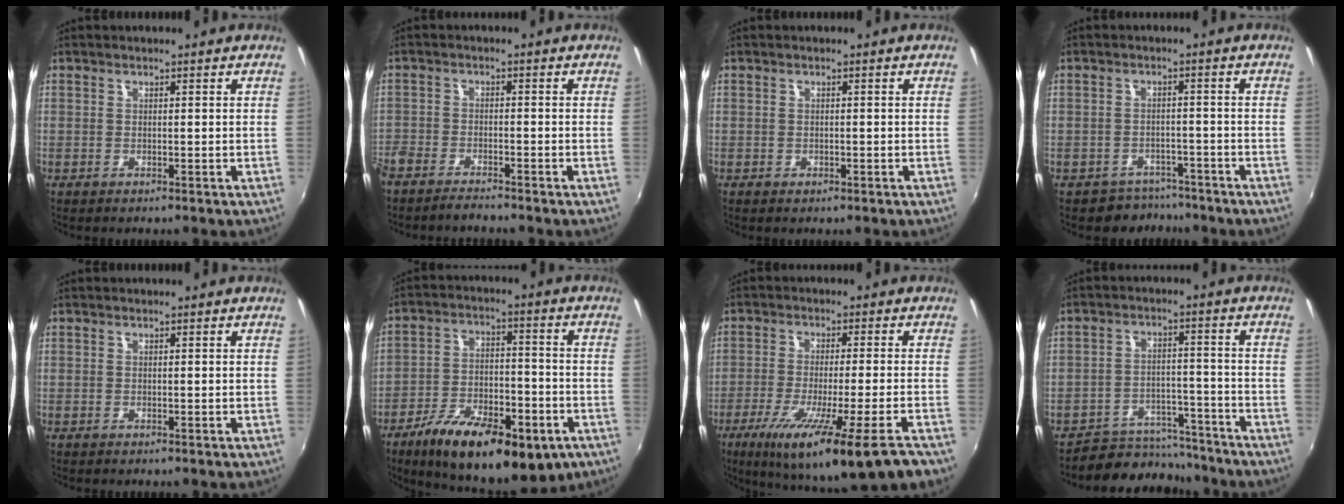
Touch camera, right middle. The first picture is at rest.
{"total": 5.2, "force": [-4.8, 1.2, 1.8], "torque": [-0.059, -0.014, -0.091]}
{"total": 0.8, "force": [-0.5, 0.6, 0.2], "torque": [-0.005, -0.005, -0.008]}
{"total": 5.0, "force": [-4.0, 2.9, -0.4], "torque": [0.001, 0.017, -0.059]}
{"total": 0.0}
{"total": 21.8, "force": [-12.9, 8.9, 15.2], "torque": [-0.270, -0.031, -0.190]}
{"total": 18.2, "force": [-11.1, 0.4, 14.5], "torque": [-0.253, -0.072, -0.176]}
{"total": 9.7, "force": [-8.7, 4.1, 0.5], "torque": [-0.018, 0.029, -0.122]}